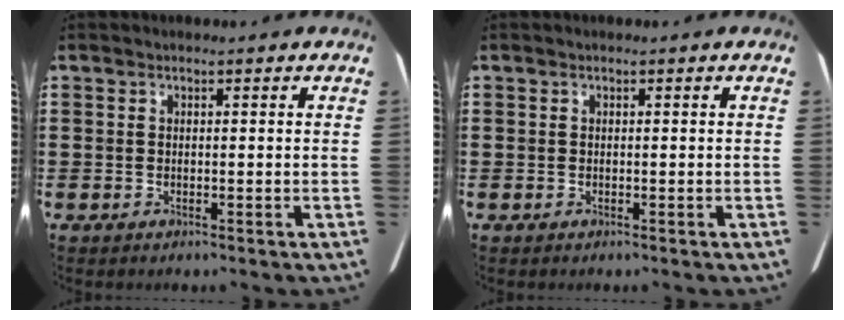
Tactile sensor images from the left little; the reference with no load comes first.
{"total": 0.0}